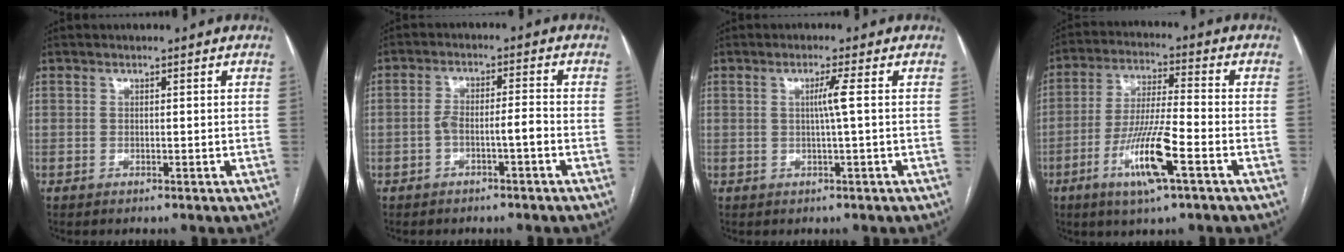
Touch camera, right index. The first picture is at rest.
{"total": 4.1, "force": [-1.8, 0.6, 3.7], "torque": [-0.068, 0.019, -0.027]}
{"total": 2.6, "force": [0.2, -0.8, 2.4], "torque": [-0.044, -0.002, 0.005]}
{"total": 11.4, "force": [-4.9, 0.8, 10.3], "torque": [-0.199, -0.013, -0.091]}